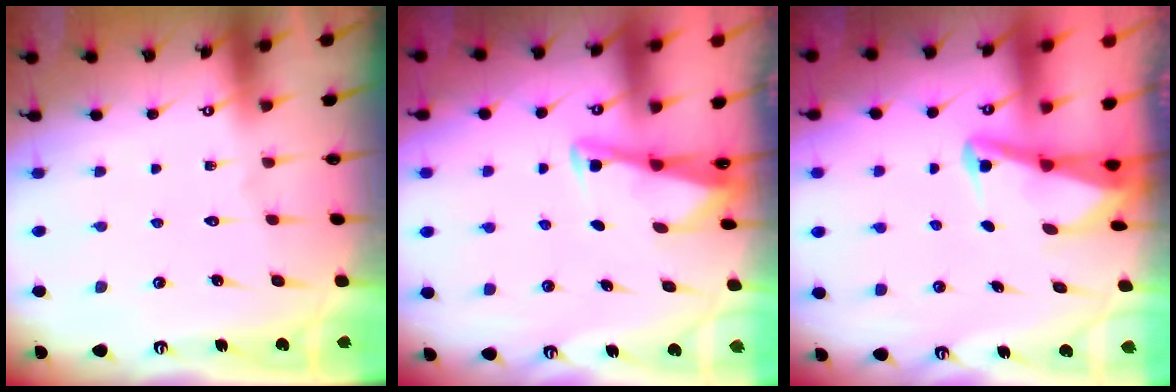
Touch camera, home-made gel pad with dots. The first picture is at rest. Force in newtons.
{"total": 2.8, "press": 2.8, "slide": 0.3}
{"total": 2.8, "press": 2.7, "slide": 0.7}